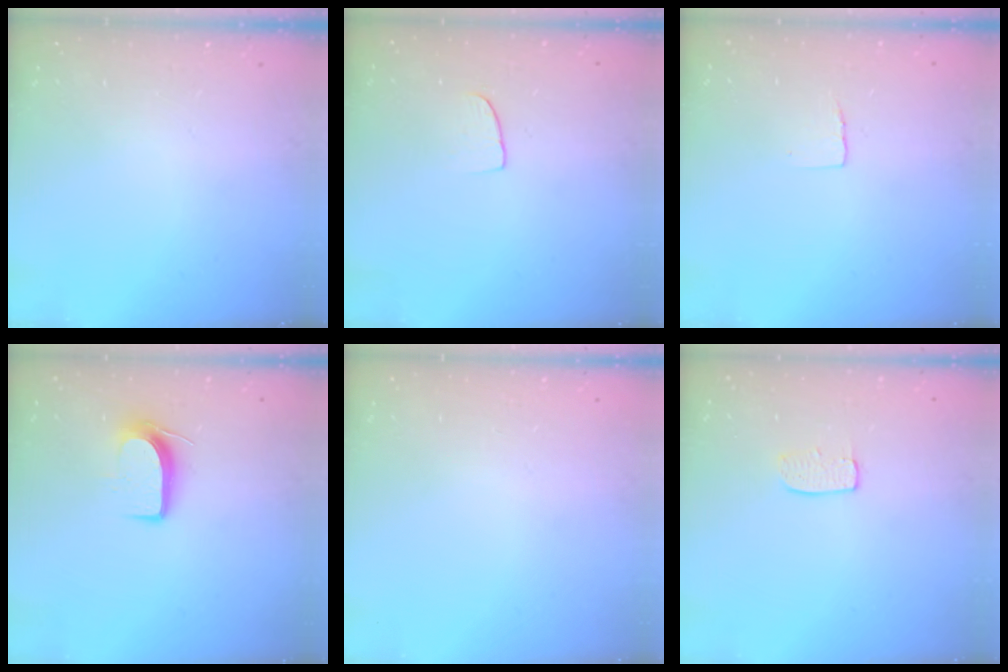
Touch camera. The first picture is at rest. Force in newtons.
{"total": 5.9, "press": 5.9, "slide": 0.4}
{"total": 4.0, "press": 4.0, "slide": 0.2}
{"total": 8.0, "press": 8.0, "slide": 0.9}
{"total": 0.0}
{"total": 5.6, "press": 5.6, "slide": 0.4}